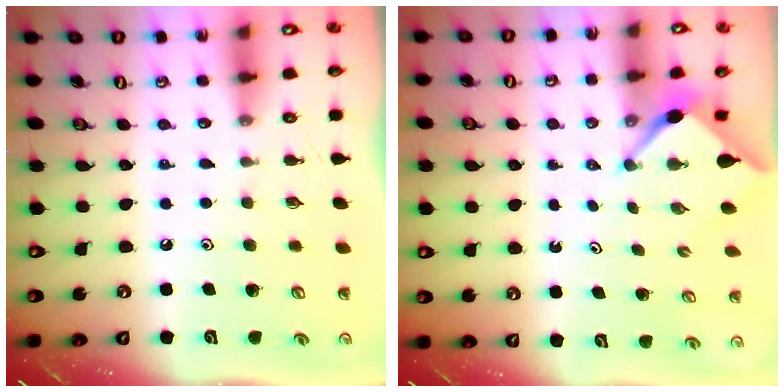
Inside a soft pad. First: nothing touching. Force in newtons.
{"total": 2.4, "press": 2.4, "slide": 0.1}